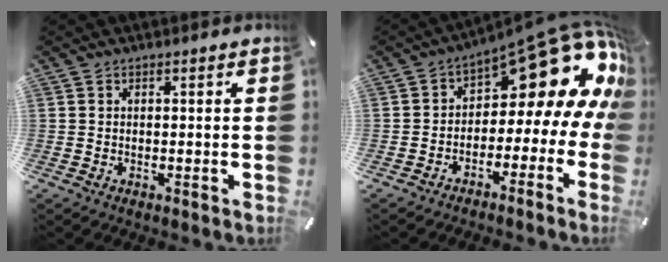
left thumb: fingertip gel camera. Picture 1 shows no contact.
{"total": 15.7, "force": [8.9, 7.5, 10.5], "torque": [-0.133, -0.075, 0.142]}